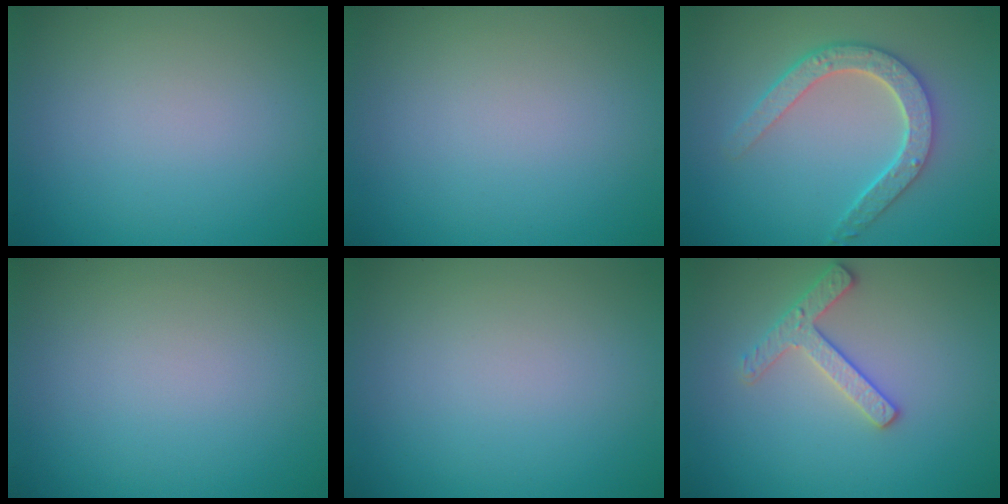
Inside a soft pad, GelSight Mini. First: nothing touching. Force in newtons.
{"total": 0.0}
{"total": 4.7, "press": 3.7, "slide": 2.8}
{"total": 0.0}
{"total": 0.0}
{"total": 2.5, "press": 2.5, "slide": 0.3}